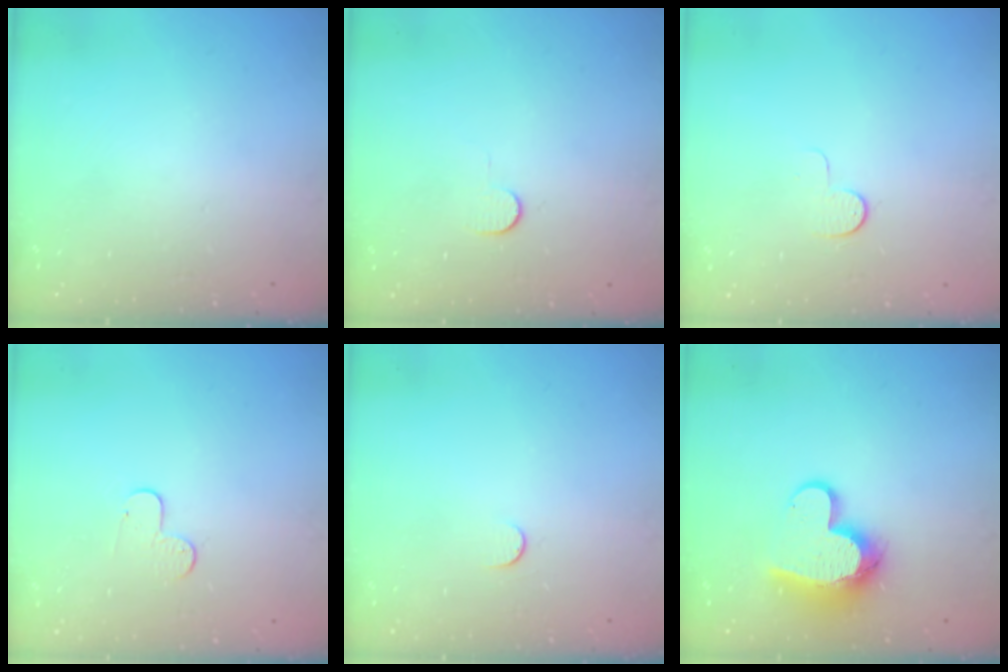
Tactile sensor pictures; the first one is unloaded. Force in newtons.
{"total": 3.6, "press": 3.6, "slide": 0.4}
{"total": 5.0, "press": 4.9, "slide": 0.4}
{"total": 5.5, "press": 5.5, "slide": 0.5}
{"total": 4.1, "press": 4.1, "slide": 0.5}
{"total": 12.9, "press": 12.8, "slide": 1.3}